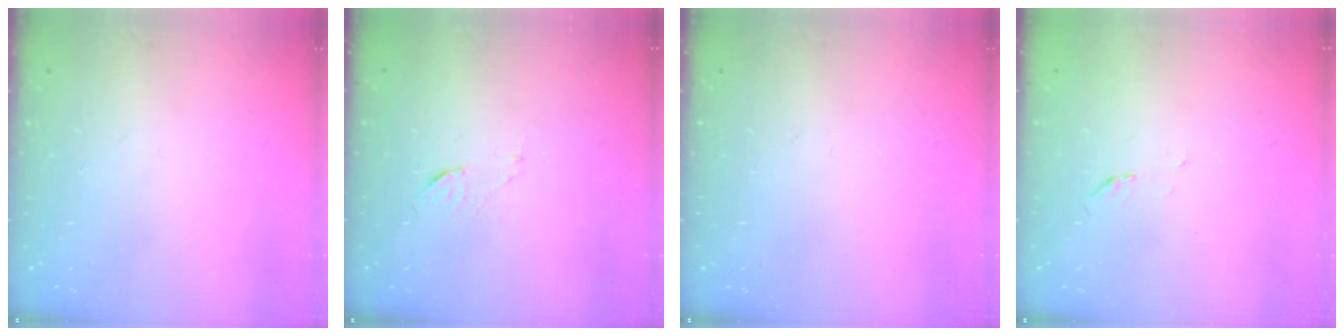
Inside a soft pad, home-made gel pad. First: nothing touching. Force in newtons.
{"total": 3.3, "press": 3.3, "slide": 0.3}
{"total": 0.0}
{"total": 3.5, "press": 3.4, "slide": 0.5}